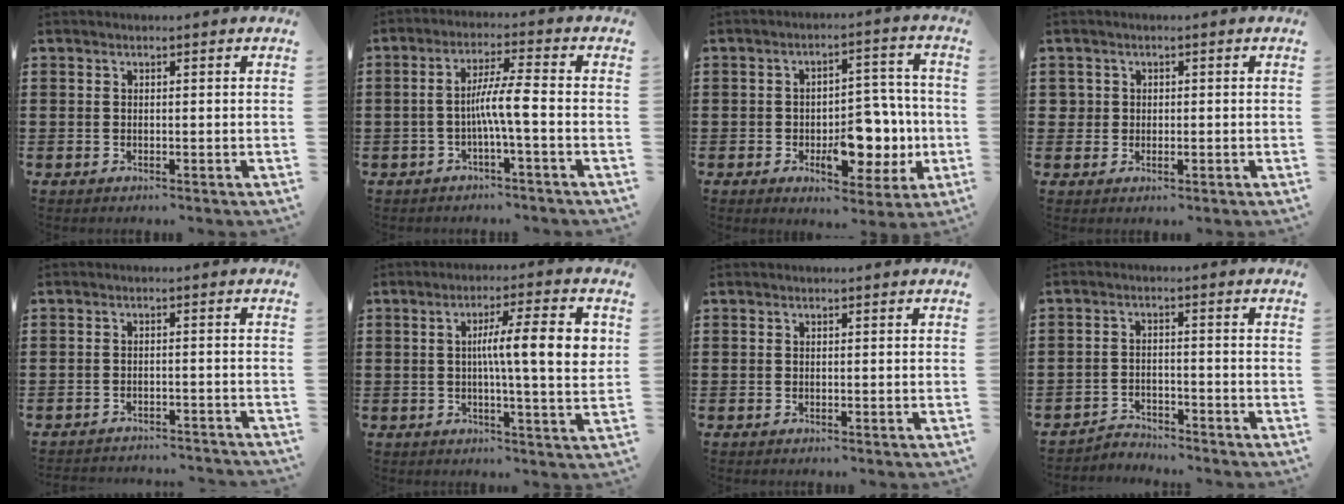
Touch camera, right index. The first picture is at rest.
{"total": 5.9, "force": [-1.4, 0.1, 5.8], "torque": [-0.103, 0.002, -0.030]}
{"total": 9.9, "force": [-2.6, 5.6, 7.7], "torque": [-0.099, 0.001, -0.041]}
{"total": 1.4, "force": [0.1, 1.4, 0.3], "torque": [-0.010, 0.008, 0.001]}
{"total": 2.2, "force": [-2.2, -0.1, 0.2], "torque": [-0.008, 0.000, -0.046]}
{"total": 10.5, "force": [1.6, 1.5, 10.2], "torque": [-0.164, -0.002, 0.015]}
{"total": 0.0}
{"total": 2.9, "force": [-2.9, 0.3, -0.1], "torque": [-0.007, 0.001, -0.063]}